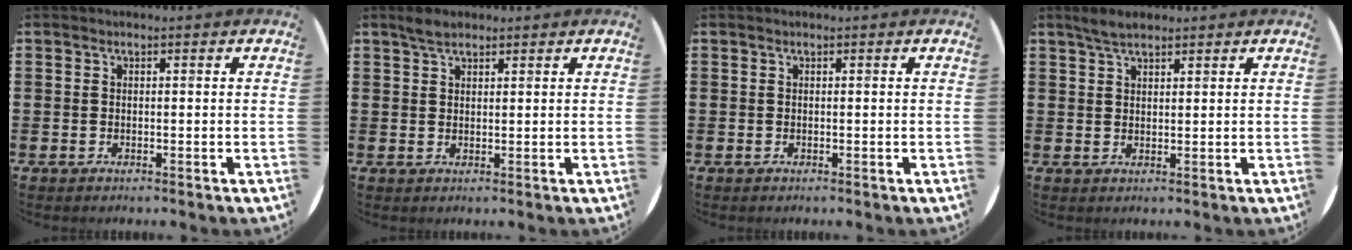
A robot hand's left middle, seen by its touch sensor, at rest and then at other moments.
{"total": 2.4, "force": [2.0, 0.9, 0.9], "torque": [-0.012, 0.003, 0.036]}
{"total": 0.0}
{"total": 3.0, "force": [2.5, 0.9, 1.3], "torque": [-0.029, 0.007, 0.047]}